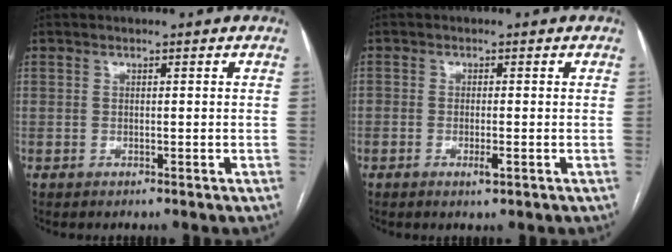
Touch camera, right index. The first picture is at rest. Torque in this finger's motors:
{"motor_torque": [0.17, 0.12, 0.12, 0.03]}